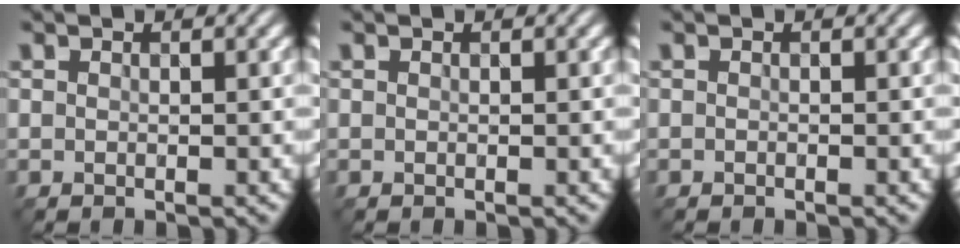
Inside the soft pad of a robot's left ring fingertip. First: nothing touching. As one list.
[{"total": 0.0}, {"total": 0.0}]